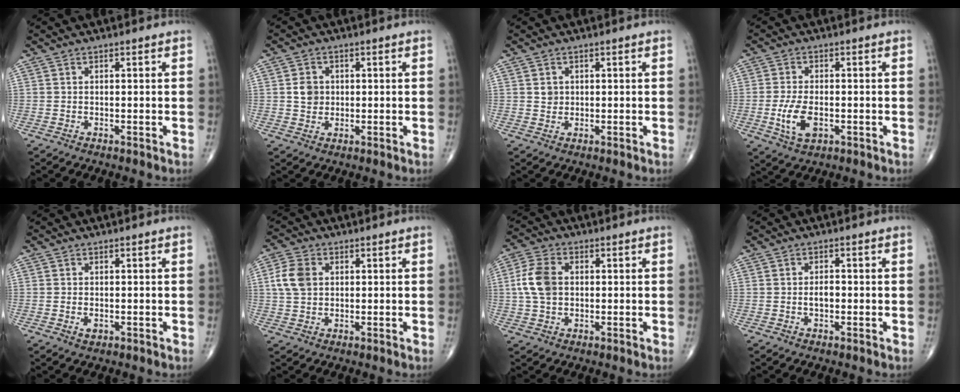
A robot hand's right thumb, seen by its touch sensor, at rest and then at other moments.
{"total": 3.6, "force": [0.4, 3.1, 1.7], "torque": [-0.014, 0.000, 0.007]}
{"total": 1.7, "force": [0.4, 1.5, 0.7], "torque": [-0.004, -0.001, 0.009]}
{"total": 6.7, "force": [-1.6, 3.5, 5.4], "torque": [-0.109, -0.003, -0.026]}
{"total": 1.3, "force": [-0.3, 0.8, 1.0], "torque": [-0.014, -0.003, -0.004]}
{"total": 6.2, "force": [1.2, 4.5, 4.1], "torque": [-0.081, 0.004, 0.020]}
{"total": 7.5, "force": [0.6, 5.1, 5.4], "torque": [-0.113, 0.011, 0.010]}
{"total": 2.0, "force": [-0.4, 1.1, 1.6], "torque": [-0.025, 0.003, -0.009]}